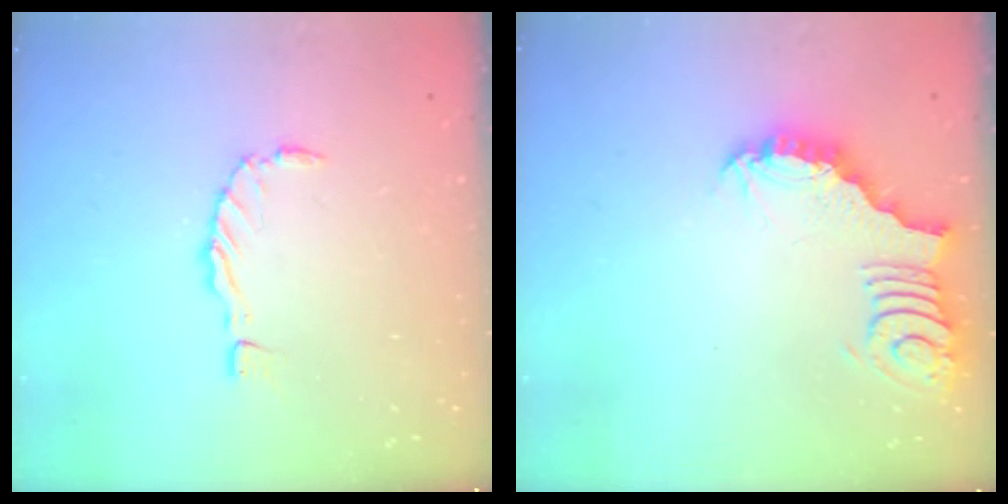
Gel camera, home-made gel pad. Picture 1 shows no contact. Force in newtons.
{"total": 3.8, "press": 3.7, "slide": 0.8}